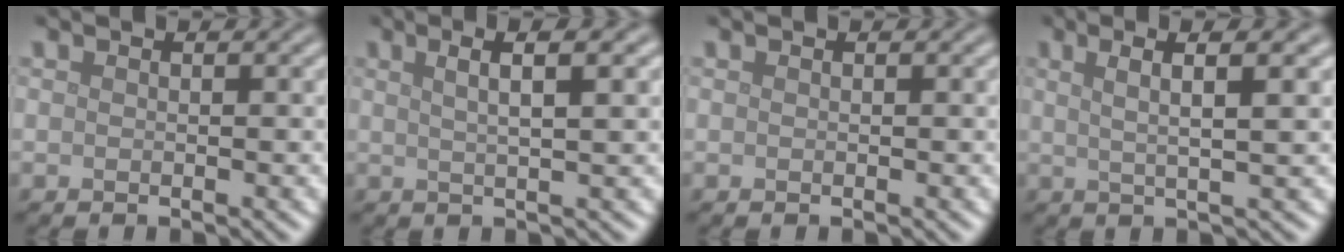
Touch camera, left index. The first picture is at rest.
{"total": 4.2, "force": [1.8, 1.1, 3.7], "torque": [-0.040, 0.012, 0.015]}
{"total": 0.0}
{"total": 5.0, "force": [2.3, 1.1, 4.3], "torque": [-0.062, 0.010, 0.021]}